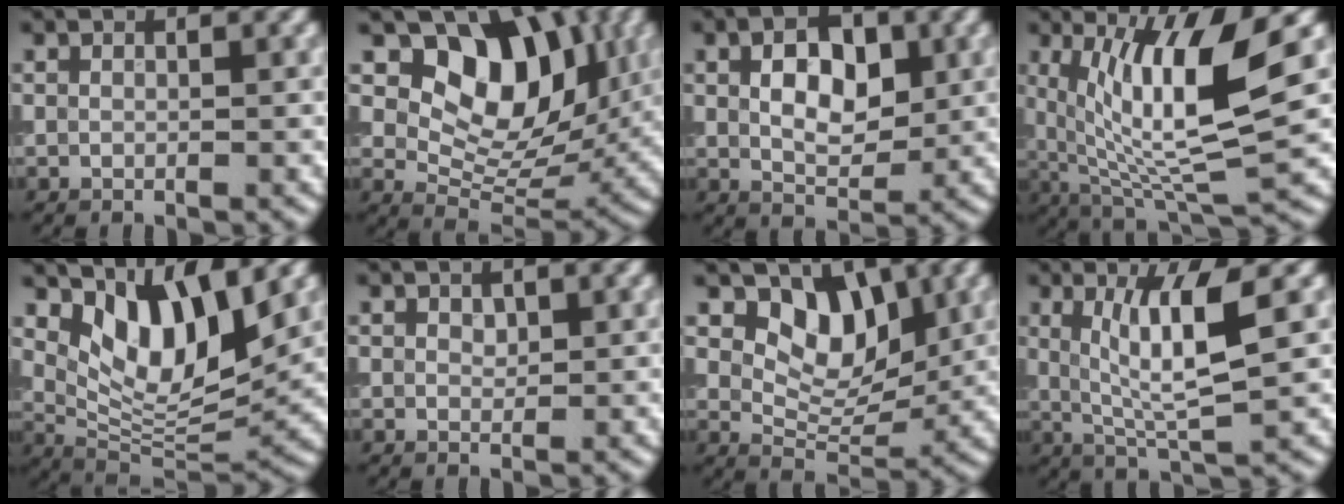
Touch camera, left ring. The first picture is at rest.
{"total": 10.1, "force": [3.7, 6.6, 6.7], "torque": [-0.087, -0.009, 0.056]}
{"total": 5.0, "force": [1.0, 3.1, 3.8], "torque": [-0.062, 0.001, 0.014]}
{"total": 11.1, "force": [2.8, 2.8, 10.3], "torque": [-0.183, -0.009, 0.058]}
{"total": 8.0, "force": [4.2, 3.2, 6.1], "torque": [-0.106, -0.017, 0.077]}
{"total": 0.7, "force": [0.4, 0.5, 0.3], "torque": [-0.005, -0.003, 0.008]}
{"total": 5.5, "force": [2.6, 3.5, 3.4], "torque": [-0.048, -0.013, 0.036]}
{"total": 6.2, "force": [1.7, 1.1, 5.9], "torque": [-0.107, -0.007, 0.034]}